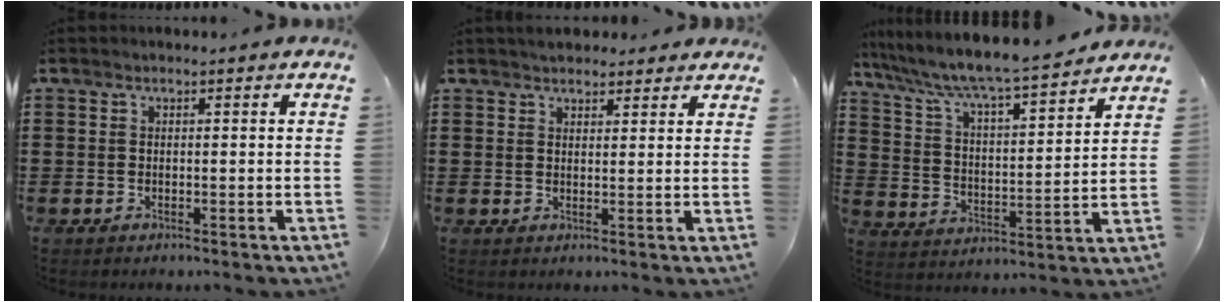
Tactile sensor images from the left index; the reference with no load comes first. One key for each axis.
{"total": 2.5, "fx": 2.3, "fy": 0.9, "fz": 0.2, "tx": -0.009, "ty": 0.003, "tz": 0.046}
{"total": 6.4, "fx": 5.9, "fy": -0.1, "fz": 2.5, "tx": -0.077, "ty": -0.045, "tz": 0.092}